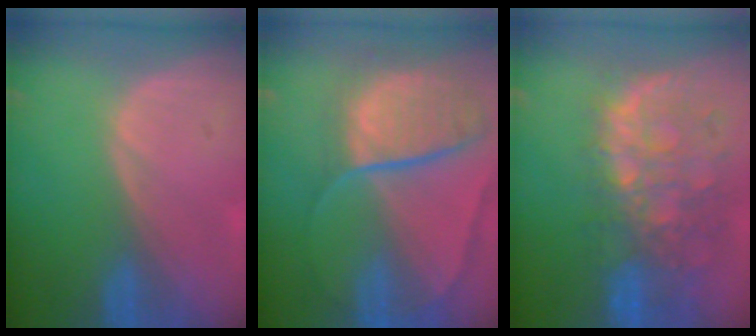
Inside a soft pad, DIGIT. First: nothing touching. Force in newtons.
{"total": 10.6, "press": 8.8, "slide": 6.0}
{"total": 11.2, "press": 9.8, "slide": 5.6}